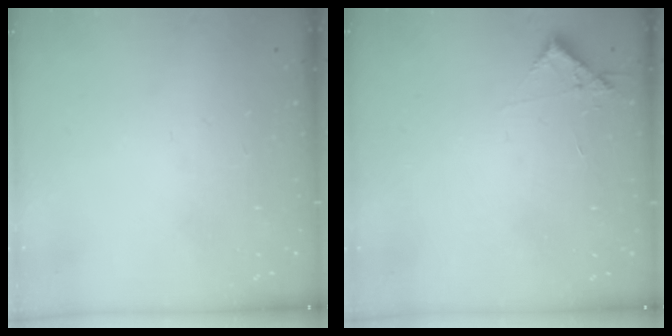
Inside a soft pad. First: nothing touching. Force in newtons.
{"total": 3.9, "press": 3.9, "slide": 0.5}